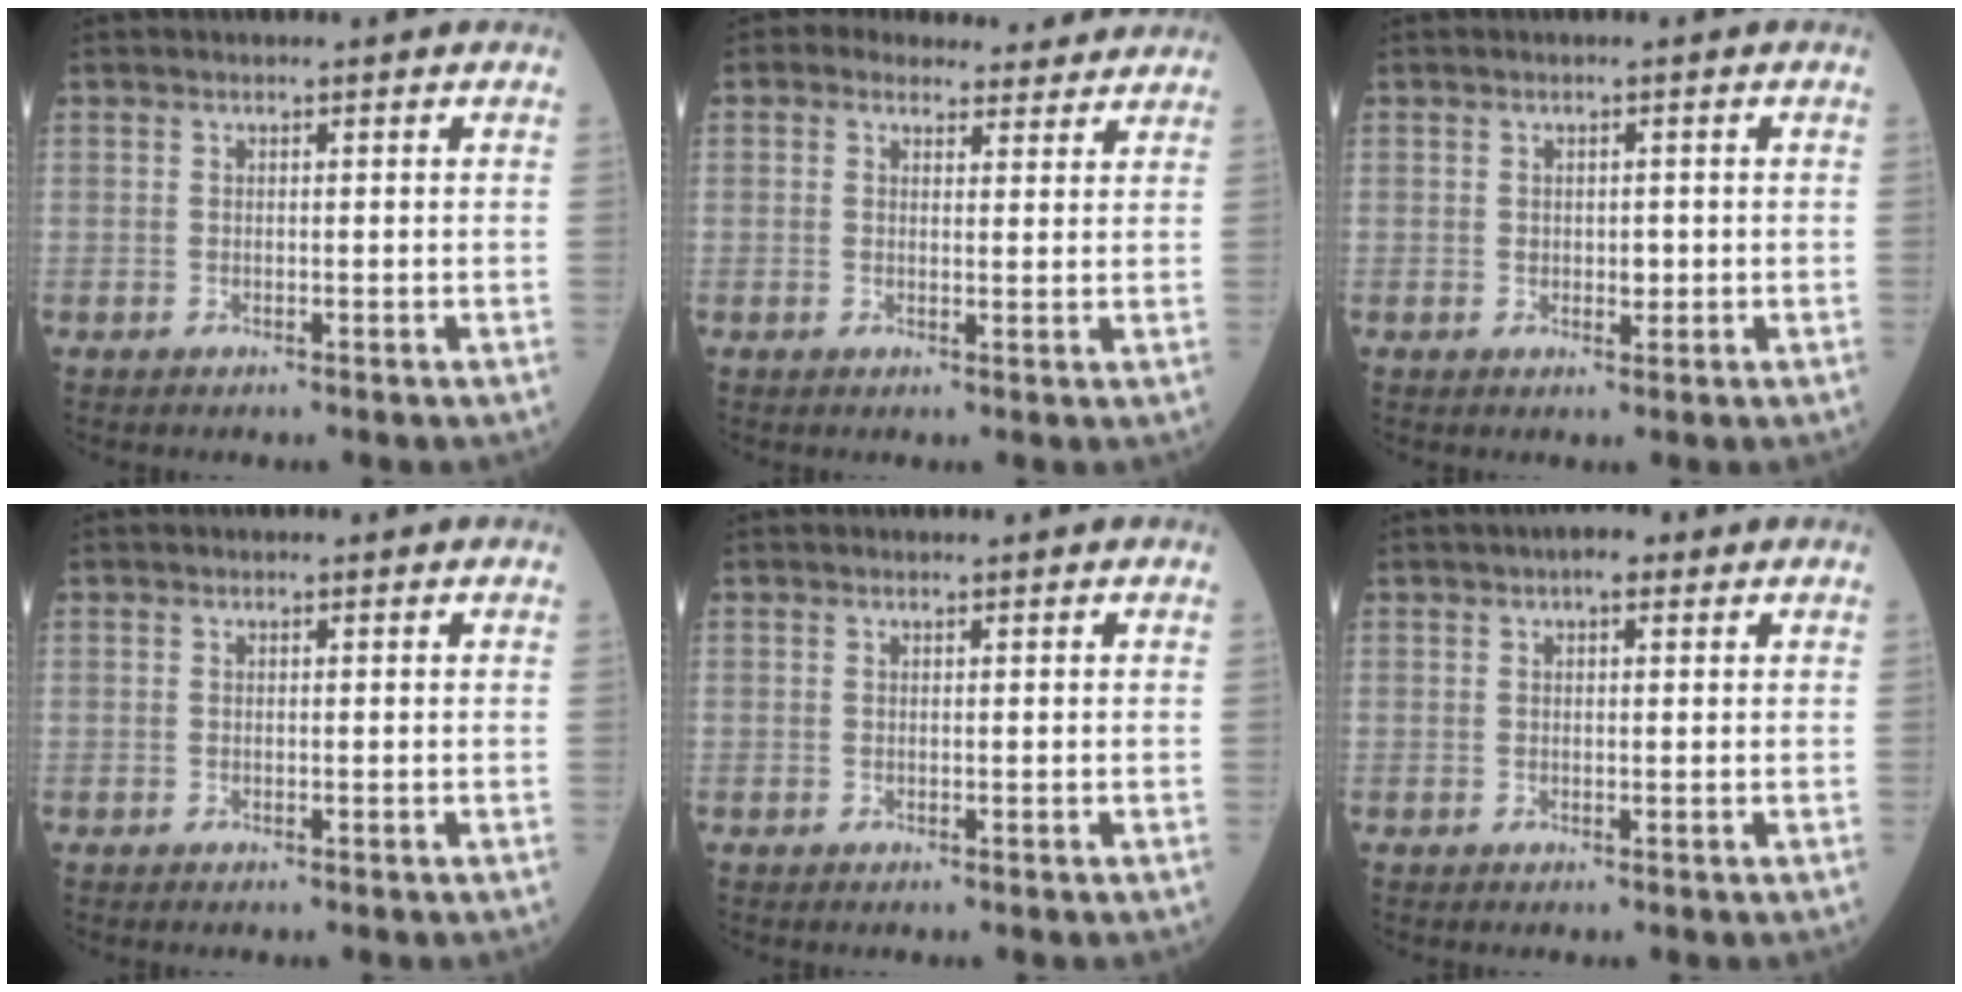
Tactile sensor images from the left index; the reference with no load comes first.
{"total": 6.5, "force": [5.8, 2.9, 0.9], "torque": [0.000, 0.014, 0.062]}
{"total": 1.4, "force": [-0.2, 1.0, 1.0], "torque": [-0.011, -0.003, -0.003]}
{"total": 0.0}
{"total": 0.0}
{"total": 2.4, "force": [1.3, 0.9, 1.8], "torque": [-0.024, 0.007, 0.013]}